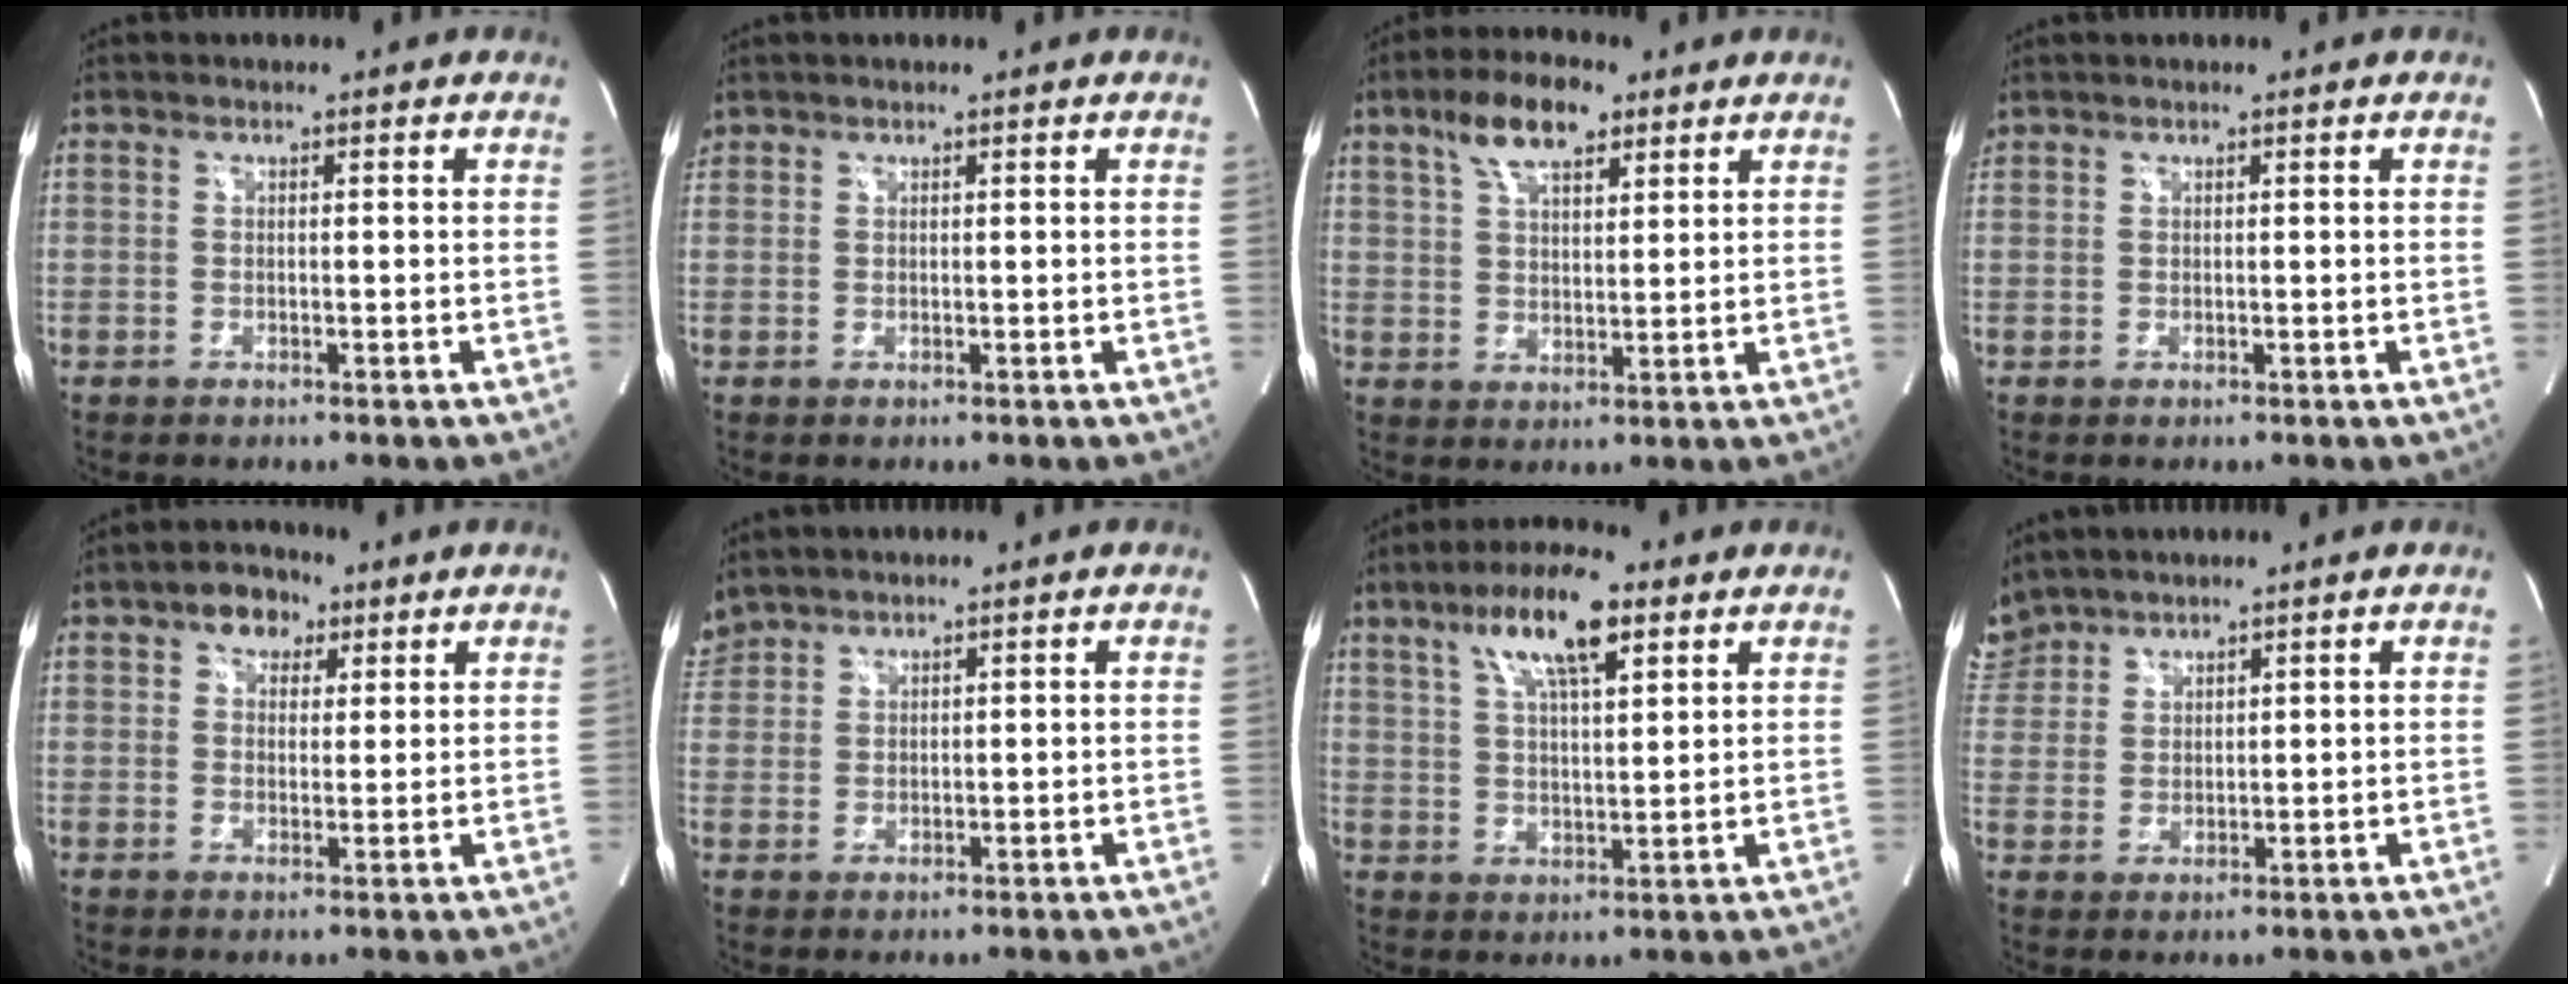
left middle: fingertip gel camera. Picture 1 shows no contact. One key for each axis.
{"total": 1.1, "fx": 0.8, "fy": 0.7, "fz": 0.0, "tx": 0.001, "ty": 0.015, "tz": 0.016}
{"total": 8.7, "fx": 5.3, "fy": 3.4, "fz": 6.0, "tx": -0.114, "ty": 0.018, "tz": 0.097}
{"total": 0.6, "fx": 0.5, "fy": 0.3, "fz": 0.0, "tx": -0.001, "ty": 0.012, "tz": 0.012}
{"total": 4.7, "fx": 2.5, "fy": 3.3, "fz": 2.4, "tx": -0.035, "ty": 0.019, "tz": 0.040}
{"total": 3.6, "fx": 3.4, "fy": 1.3, "fz": 0.1, "tx": -0.012, "ty": 0.019, "tz": 0.074}
{"total": 10.8, "fx": 6.0, "fy": 2.5, "fz": 8.7, "tx": -0.161, "ty": 0.016, "tz": 0.104}
{"total": 6.3, "fx": 5.6, "fy": 2.8, "fz": 0.2, "tx": -0.009, "ty": 0.014, "tz": 0.121}